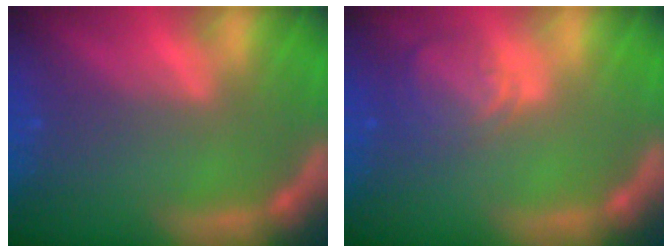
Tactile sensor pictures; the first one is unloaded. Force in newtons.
{"total": 4.0}